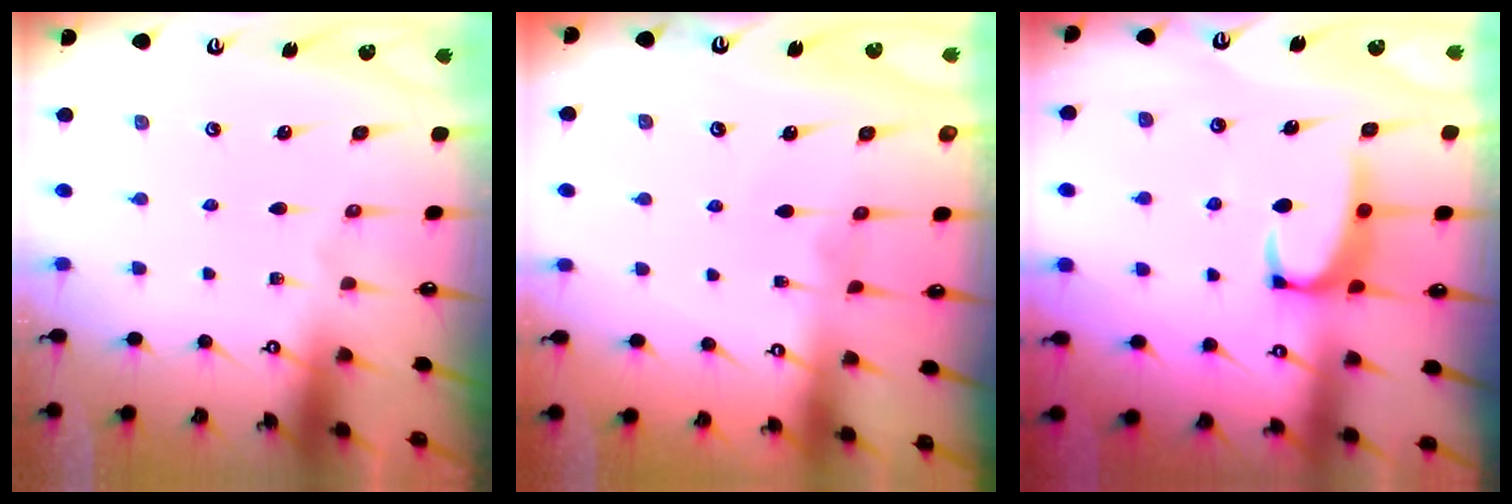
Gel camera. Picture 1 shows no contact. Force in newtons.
{"total": 2.3, "press": 2.3, "slide": 0.3}
{"total": 2.4, "press": 2.3, "slide": 0.8}